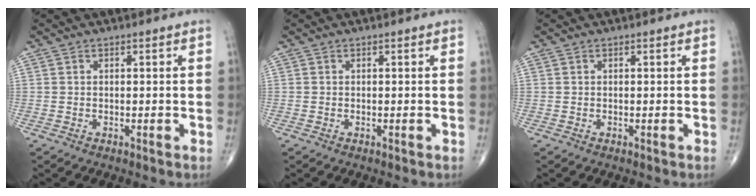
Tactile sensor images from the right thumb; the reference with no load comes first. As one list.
[{"total": 0.0}, {"total": 0.0}]